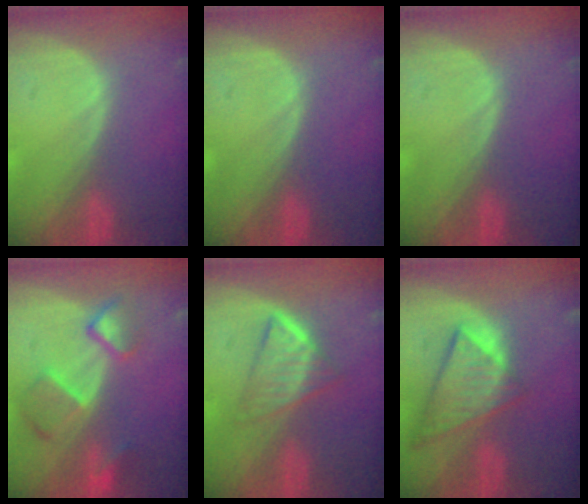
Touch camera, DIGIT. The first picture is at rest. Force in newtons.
{"total": 0.0}
{"total": 0.0}
{"total": 7.6, "press": 6.7, "slide": 3.6}
{"total": 6.6, "press": 5.5, "slide": 3.6}
{"total": 9.0, "press": 7.9, "slide": 4.4}